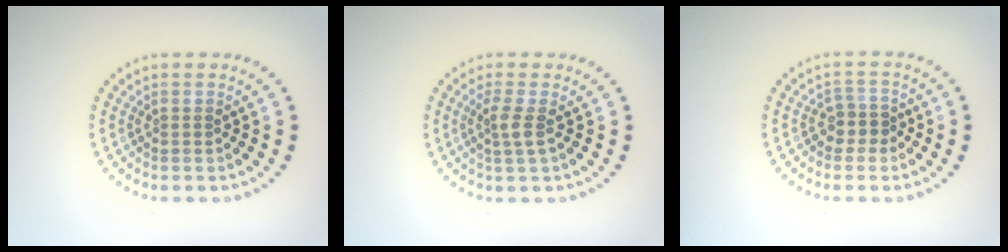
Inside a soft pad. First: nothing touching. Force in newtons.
{"total": 1.8, "press": 1.3, "slide": 1.1}
{"total": 1.9, "press": 1.5, "slide": 1.1}